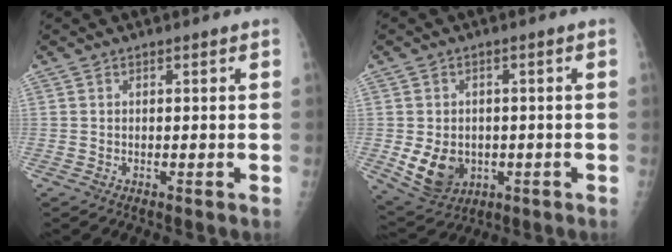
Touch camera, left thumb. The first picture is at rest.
{"total": 9.9, "force": [-1.9, 7.8, 5.7], "torque": [-0.083, 0.000, -0.009]}